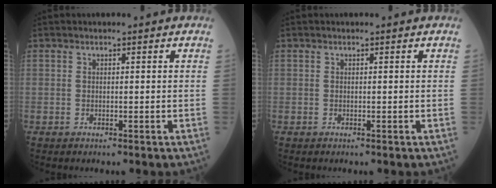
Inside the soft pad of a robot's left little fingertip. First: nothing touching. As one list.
[{"total": 0.0}]